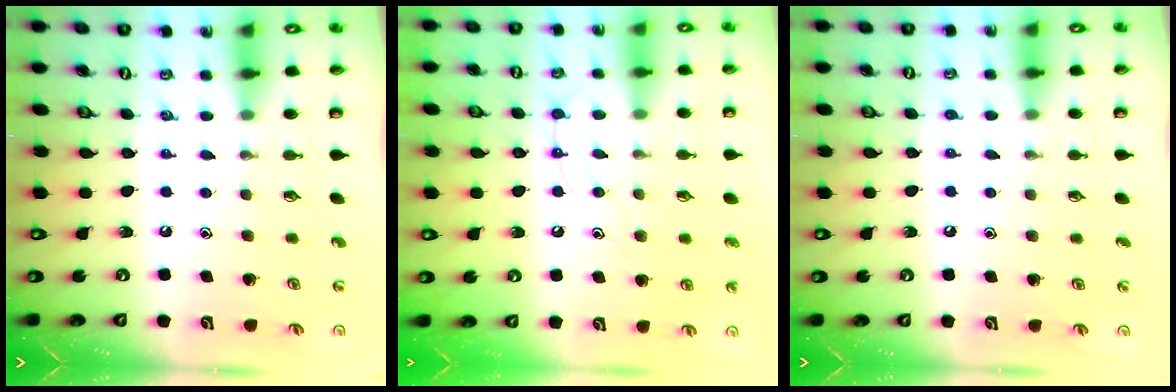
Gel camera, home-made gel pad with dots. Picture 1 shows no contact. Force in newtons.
{"total": 10.6, "press": 10.6, "slide": 0.9}
{"total": 3.4, "press": 3.4, "slide": 0.5}